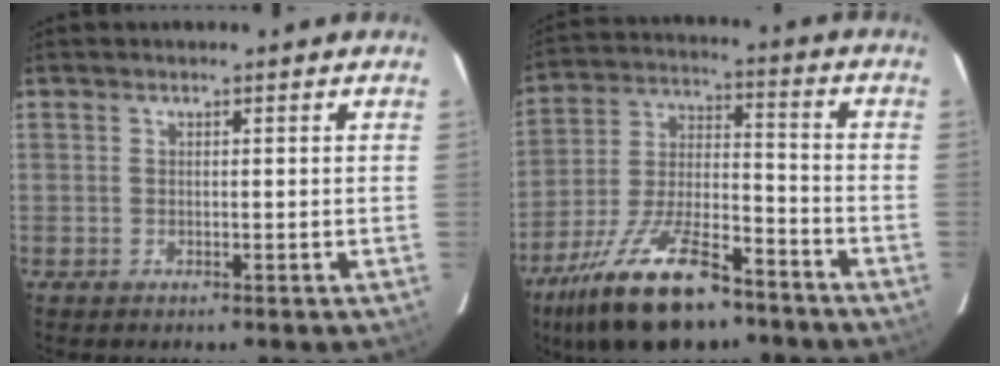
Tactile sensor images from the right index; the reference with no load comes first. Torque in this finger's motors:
{"motor_torque": [1.25, -0.89, 0.55, 0.21]}